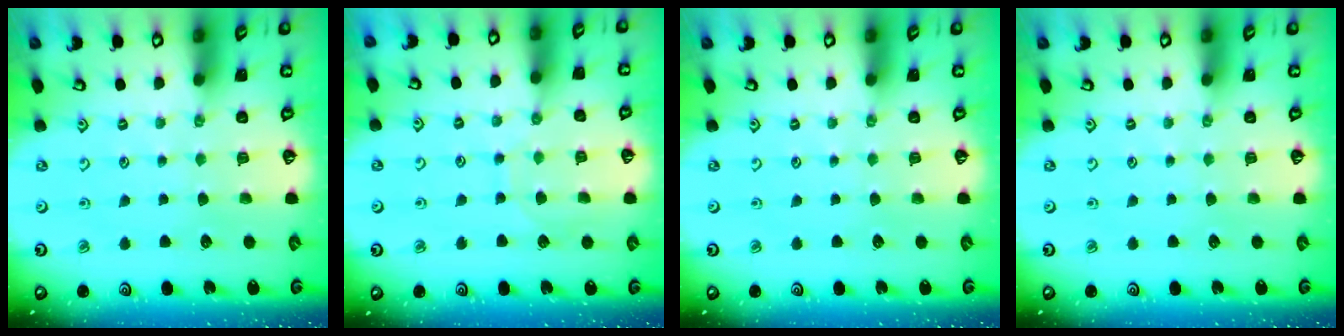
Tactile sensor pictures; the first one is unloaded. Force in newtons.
{"total": 7.5, "press": 7.5, "slide": 0.5}
{"total": 0.0}
{"total": 0.0}